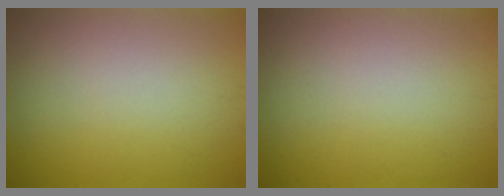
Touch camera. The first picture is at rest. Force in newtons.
{"total": 0.0}